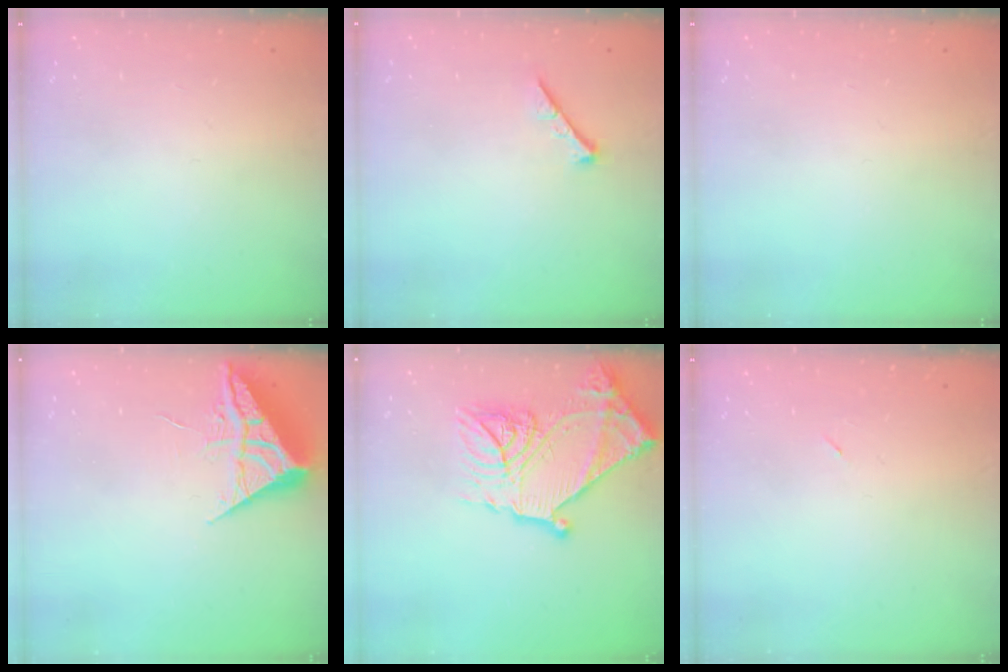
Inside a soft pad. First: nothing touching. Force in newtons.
{"total": 0.0}
{"total": 0.0}
{"total": 7.0, "press": 7.0, "slide": 0.3}
{"total": 23.5, "press": 23.4, "slide": 1.6}
{"total": 2.2, "press": 1.9, "slide": 1.2}